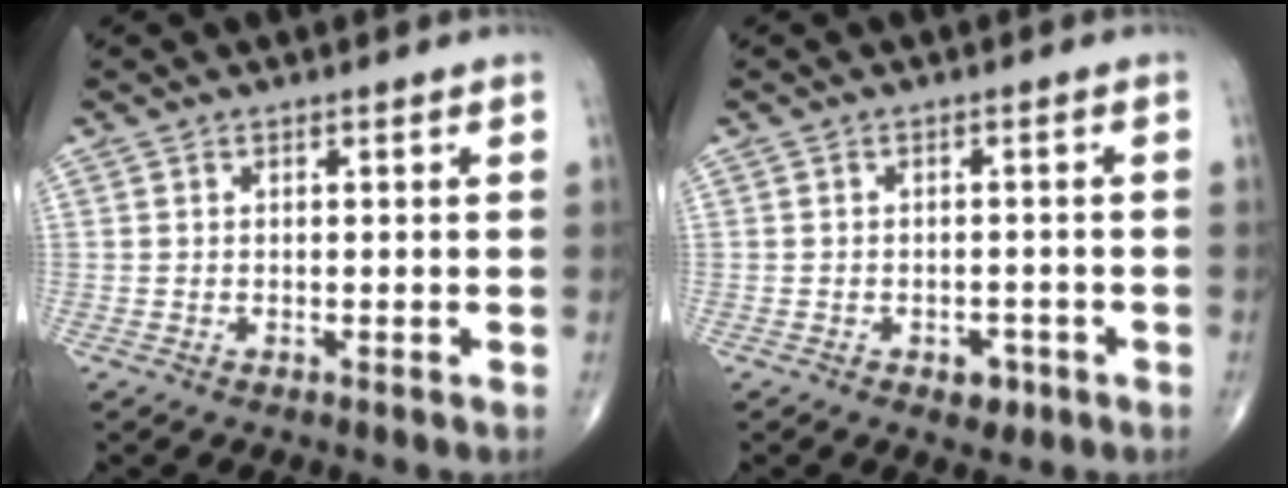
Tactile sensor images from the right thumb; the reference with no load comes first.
{"total": 3.0, "force": [-1.5, 2.0, 1.7], "torque": [-0.008, 0.005, -0.017]}